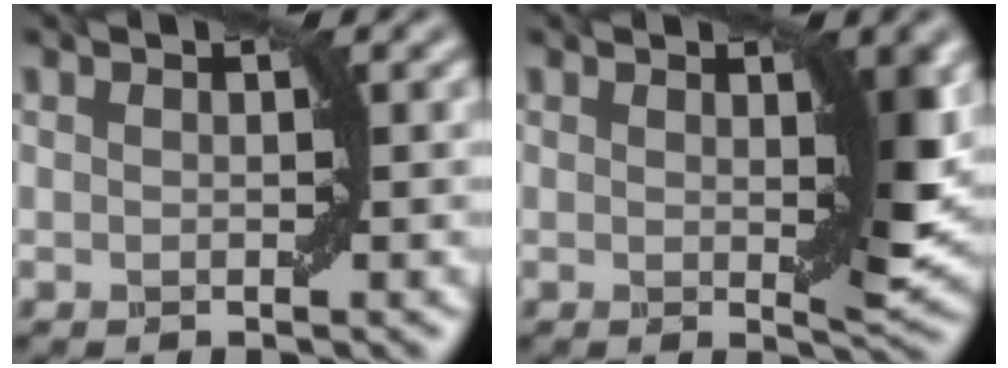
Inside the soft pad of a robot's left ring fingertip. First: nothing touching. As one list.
[{"total": 3.3, "force": [0.8, 0.6, 3.2], "torque": [-0.039, -0.009, 0.013]}]